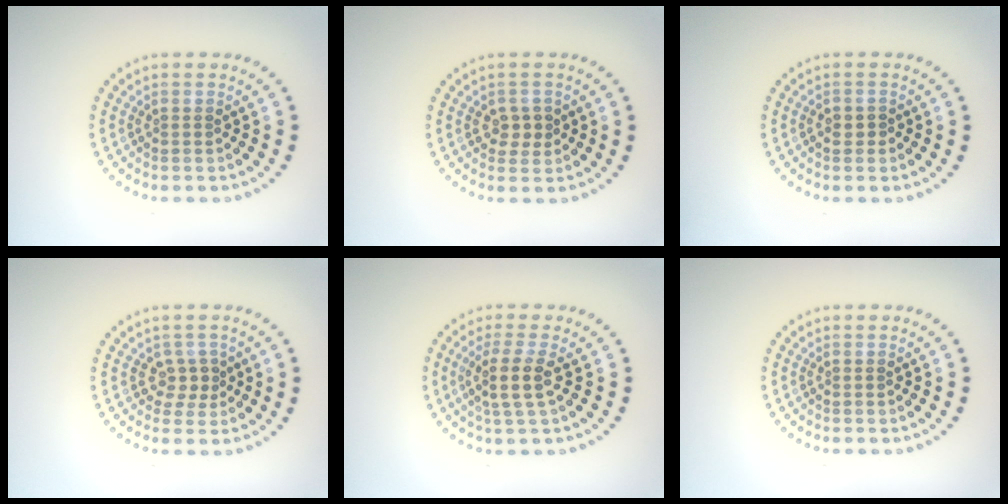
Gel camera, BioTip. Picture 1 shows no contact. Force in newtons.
{"total": 1.9, "press": 1.8, "slide": 0.3}
{"total": 0.7, "press": 0.6, "slide": 0.3}
{"total": 1.7, "press": 1.5, "slide": 0.9}
{"total": 2.7, "press": 2.2, "slide": 1.6}
{"total": 0.0}